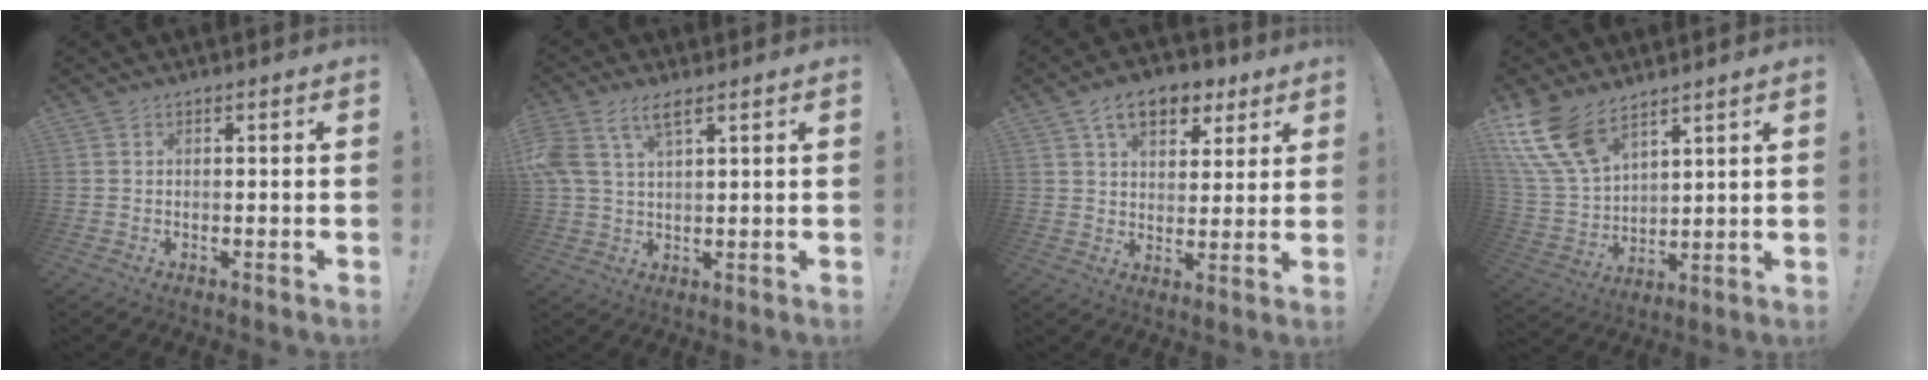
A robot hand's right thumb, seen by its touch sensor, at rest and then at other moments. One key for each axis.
{"total": 7.4, "fx": 4.1, "fy": 3.4, "fz": 5.1, "tx": -0.111, "ty": -0.004, "tz": 0.080}
{"total": 11.6, "fx": 6.3, "fy": 7.3, "fz": 6.5, "tx": -0.095, "ty": -0.022, "tz": 0.116}
{"total": 14.9, "fx": 10.2, "fy": 7.5, "fz": 7.8, "tx": -0.176, "ty": -0.063, "tz": 0.194}